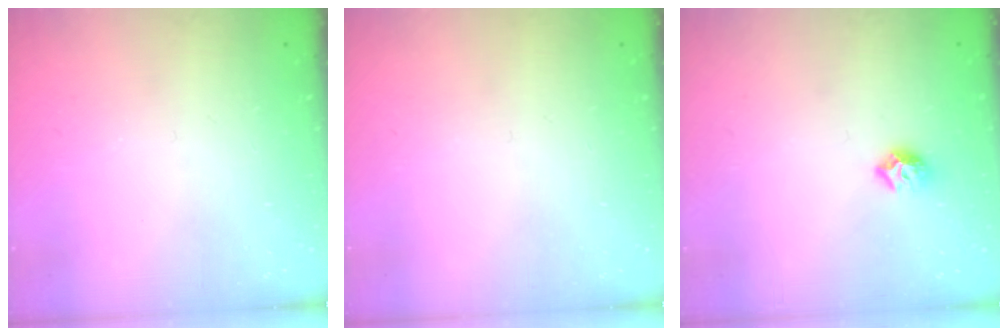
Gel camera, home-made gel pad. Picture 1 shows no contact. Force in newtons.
{"total": 0.0}
{"total": 7.6, "press": 7.6, "slide": 0.7}